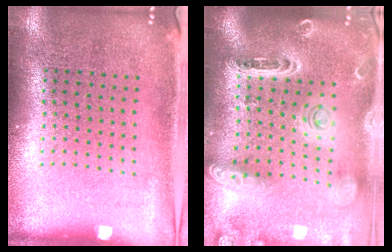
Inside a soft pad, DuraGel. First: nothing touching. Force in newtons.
{"total": 2.2, "press": 2.1, "slide": 0.7}